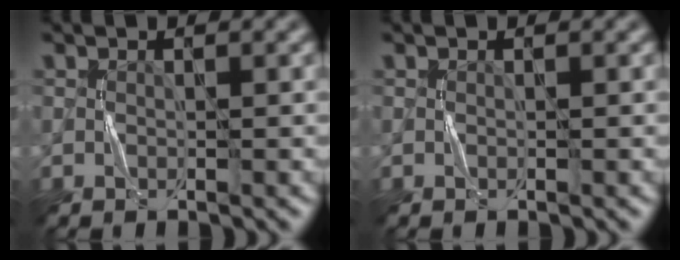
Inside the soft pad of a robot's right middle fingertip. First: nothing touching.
{"total": 0.0}